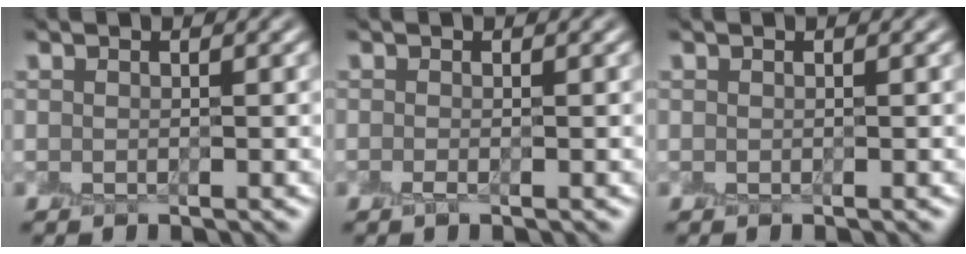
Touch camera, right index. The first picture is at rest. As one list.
[{"total": 0.6, "force": [-0.3, 0.2, 0.5], "torque": [-0.006, 0.000, -0.008]}, {"total": 0.0}]